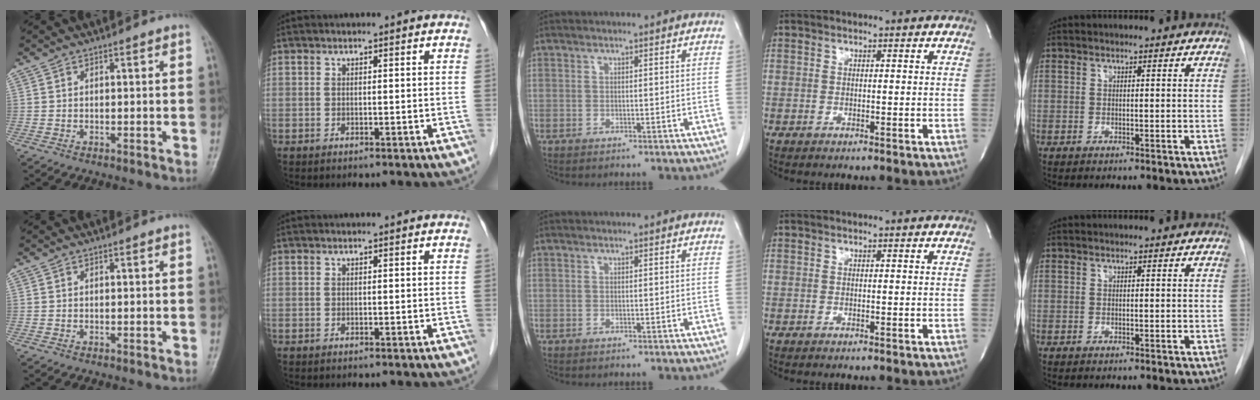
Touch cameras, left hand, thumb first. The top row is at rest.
{}